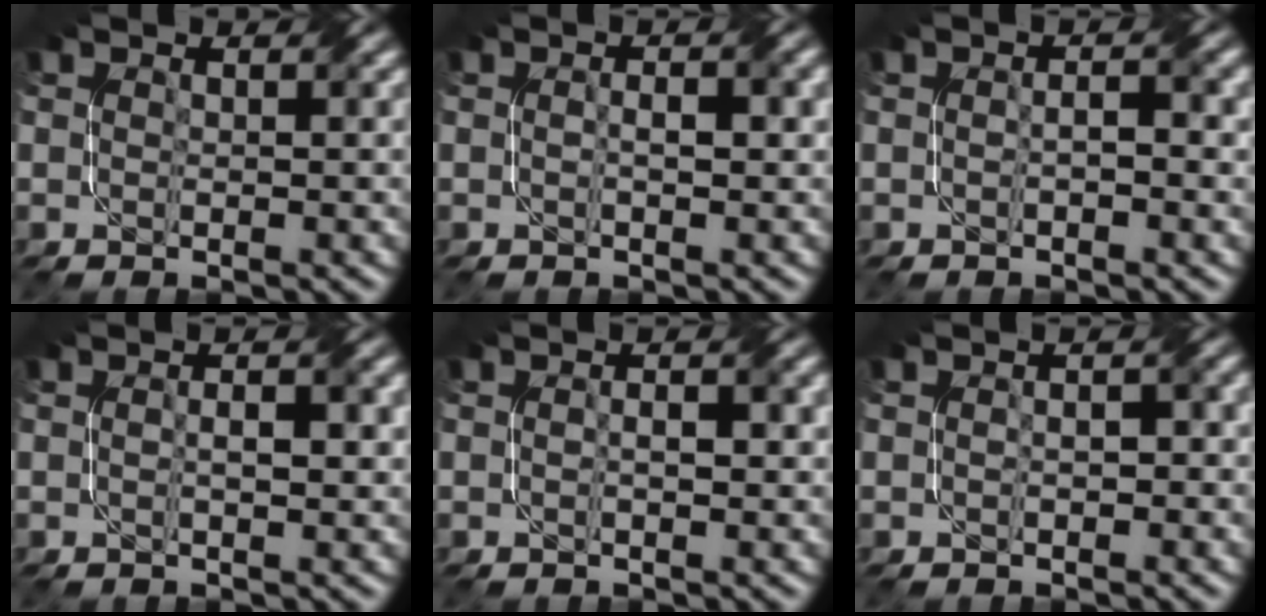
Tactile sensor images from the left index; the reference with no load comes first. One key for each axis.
{"total": 1.8, "fx": -0.1, "fy": 0.5, "fz": 1.7, "tx": -0.030, "ty": 0.002, "tz": -0.002}
{"total": 1.7, "fx": -0.4, "fy": 0.3, "fz": 1.6, "tx": -0.031, "ty": 0.004, "tz": -0.008}
{"total": 2.3, "fx": 0.1, "fy": 0.6, "fz": 2.2, "tx": -0.033, "ty": 0.002, "tz": -0.001}
{"total": 1.8, "fx": 0.0, "fy": 0.6, "fz": 1.7, "tx": -0.028, "ty": -0.002, "tz": -0.002}
{"total": 1.7, "fx": -0.3, "fy": 0.8, "fz": 1.5, "tx": -0.026, "ty": 0.001, "tz": -0.005}